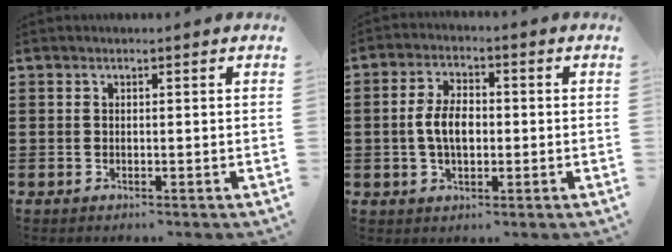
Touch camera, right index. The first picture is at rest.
{"total": 5.8, "force": [-0.5, 3.3, 4.7], "torque": [-0.111, 0.002, -0.017]}